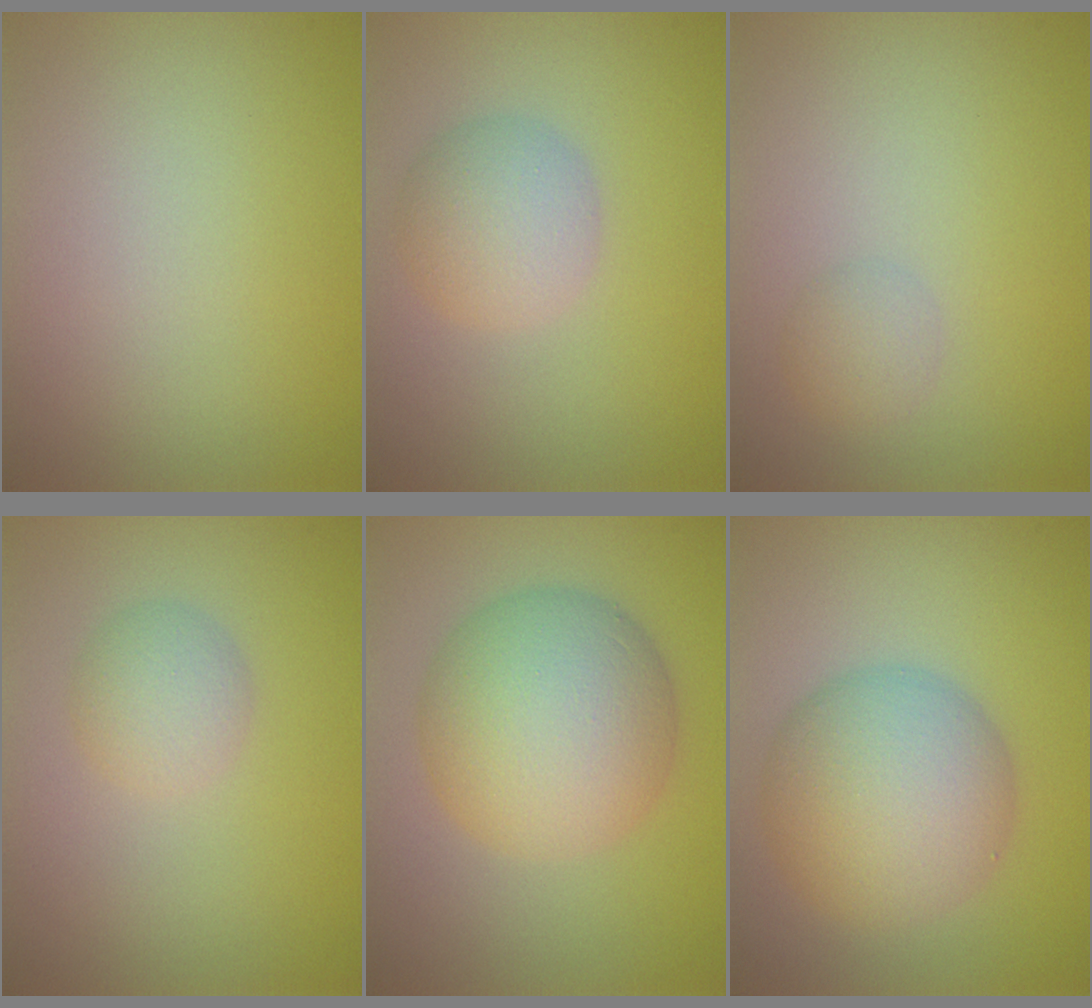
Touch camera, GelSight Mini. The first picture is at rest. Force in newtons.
{"total": 3.5, "press": 3.5, "slide": 0.1}
{"total": 1.4, "press": 1.4, "slide": 0.1}
{"total": 2.3, "press": 2.3, "slide": 0.1}
{"total": 8.7, "press": 8.7, "slide": 0.3}
{"total": 7.6, "press": 7.6, "slide": 0.4}